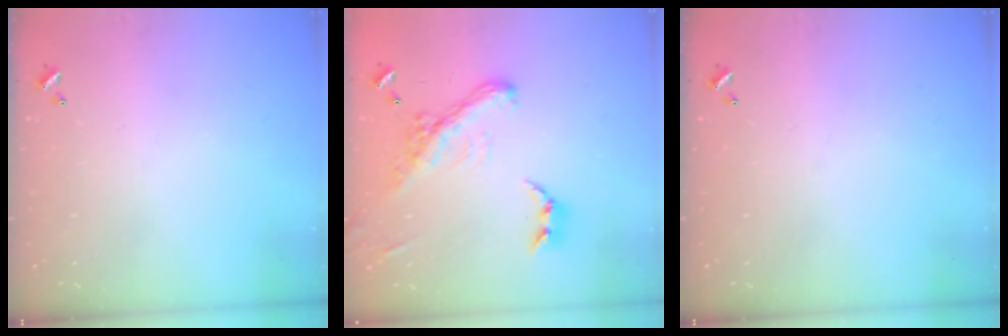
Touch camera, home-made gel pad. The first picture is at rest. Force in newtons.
{"total": 5.9, "press": 5.8, "slide": 1.4}
{"total": 0.0}